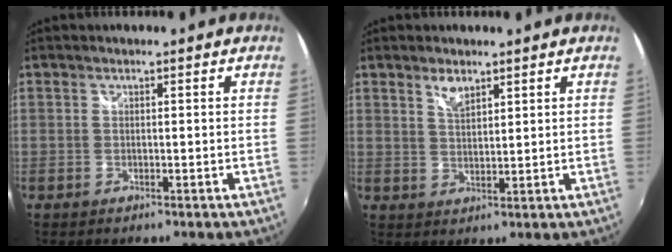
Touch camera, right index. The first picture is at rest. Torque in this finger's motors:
{"motor_torque": [0.03, 0.00, 0.02, 0.02]}